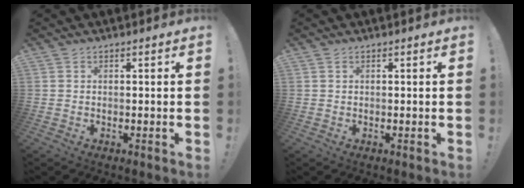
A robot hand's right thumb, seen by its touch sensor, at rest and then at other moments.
{"total": 0.0}